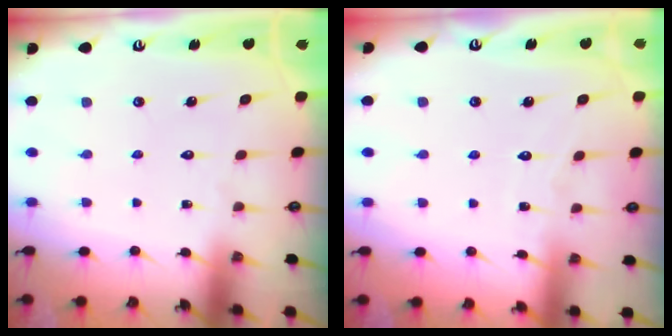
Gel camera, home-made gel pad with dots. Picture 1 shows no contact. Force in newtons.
{"total": 3.3, "press": 3.2, "slide": 0.4}